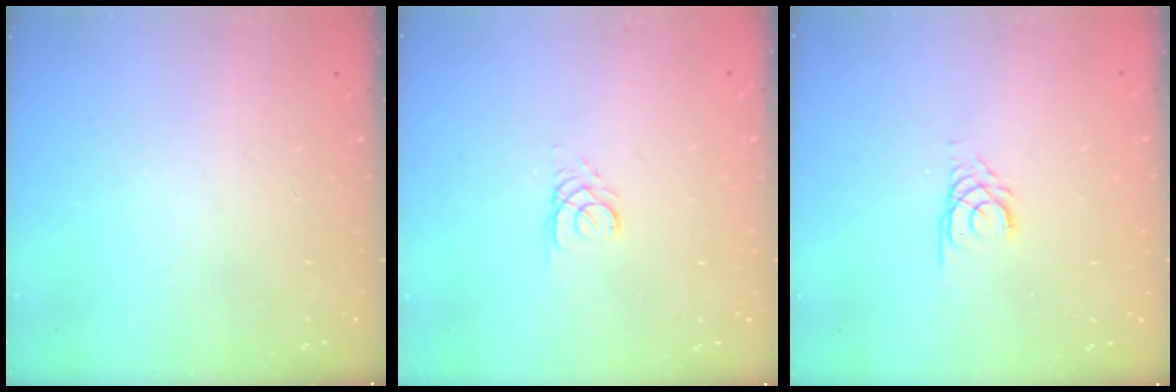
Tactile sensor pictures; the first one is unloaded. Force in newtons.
{"total": 2.6, "press": 2.6, "slide": 0.3}
{"total": 3.0, "press": 2.9, "slide": 0.3}